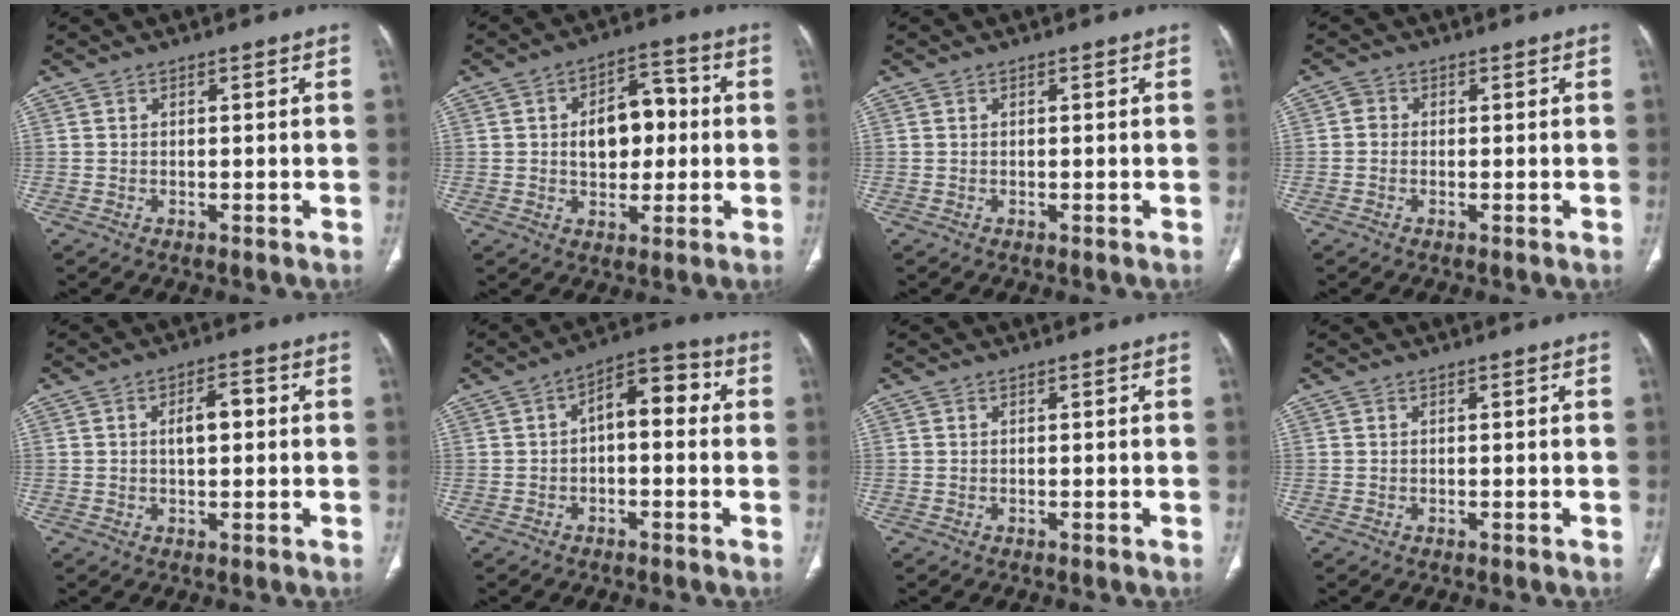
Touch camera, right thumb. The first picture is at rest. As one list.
[{"total": 10.5, "force": [0.5, 6.9, 7.9], "torque": [-0.084, 0.023, 0.005]}, {"total": 0.0}, {"total": 1.4, "force": [-0.1, 1.3, 0.6], "torque": [-0.002, 0.004, -0.006]}, {"total": 4.8, "force": [0.5, 2.4, 4.2], "torque": [-0.066, 0.011, 0.007]}, {"total": 8.5, "force": [0.8, 4.4, 7.2], "torque": [-0.081, 0.034, 0.000]}, {"total": 0.0}, {"total": 0.0}]